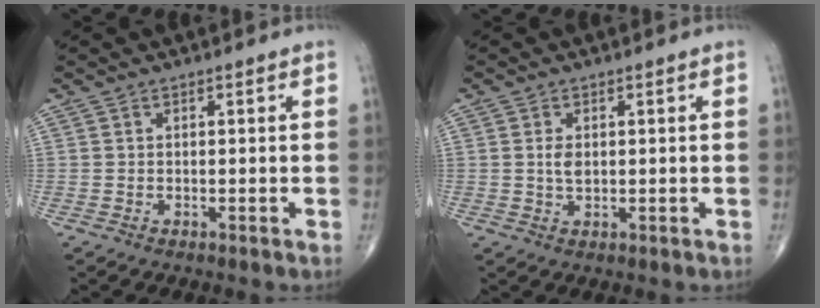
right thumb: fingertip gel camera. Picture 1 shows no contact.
{"total": 2.5, "force": [0.3, 1.5, 2.0], "torque": [-0.036, -0.001, 0.008]}